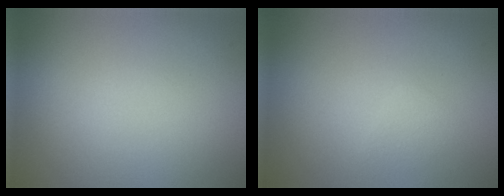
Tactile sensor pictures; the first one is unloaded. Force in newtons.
{"total": 0.9, "press": 0.9, "slide": 0.0}